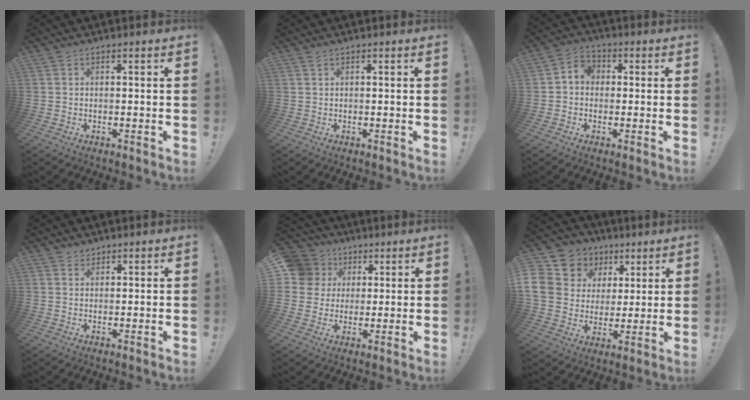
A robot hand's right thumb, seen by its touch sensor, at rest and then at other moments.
{"total": 0.7, "force": [0.5, 0.1, 0.6], "torque": [-0.017, 0.002, 0.010]}
{"total": 4.8, "force": [-0.7, 4.2, 2.3], "torque": [-0.035, 0.013, -0.011]}
{"total": 1.9, "force": [1.6, 1.0, 0.0], "torque": [0.014, -0.013, 0.027]}
{"total": 10.4, "force": [2.6, 9.7, 2.9], "torque": [-0.034, -0.009, 0.055]}
{"total": 14.0, "force": [4.9, 12.2, 4.8], "torque": [-0.084, -0.024, 0.111]}